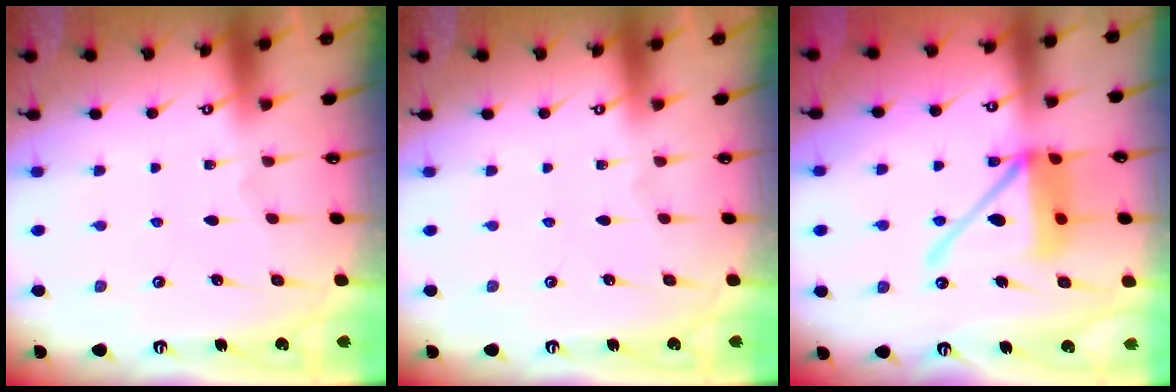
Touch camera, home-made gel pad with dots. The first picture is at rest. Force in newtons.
{"total": 0.0}
{"total": 14.9, "press": 14.7, "slide": 2.0}